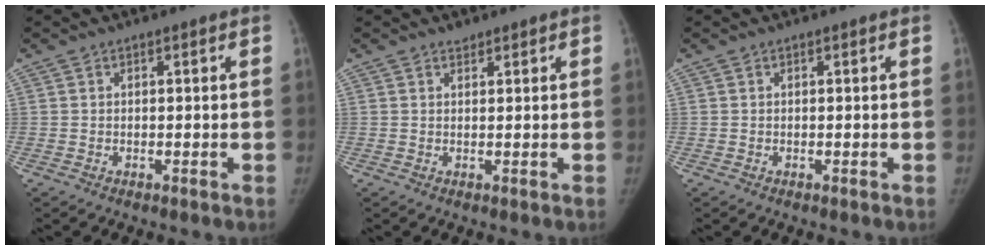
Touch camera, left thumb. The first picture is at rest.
{"total": 1.1, "force": [0.9, 0.5, 0.2], "torque": [0.005, -0.007, 0.012]}
{"total": 0.0}